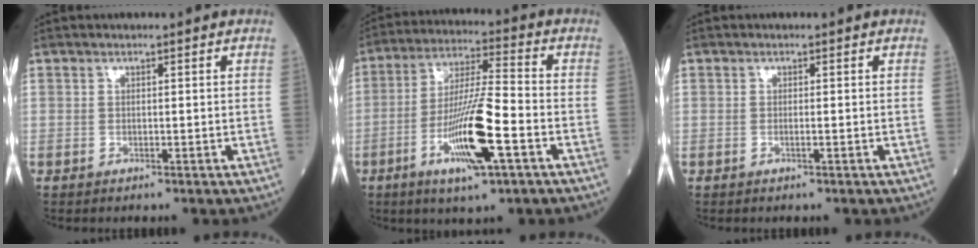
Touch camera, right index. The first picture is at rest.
{"total": 13.3, "force": [-4.9, 1.2, 12.3], "torque": [-0.234, -0.010, -0.087]}
{"total": 0.6, "force": [-0.2, 0.0, 0.6], "torque": [-0.012, 0.000, -0.004]}